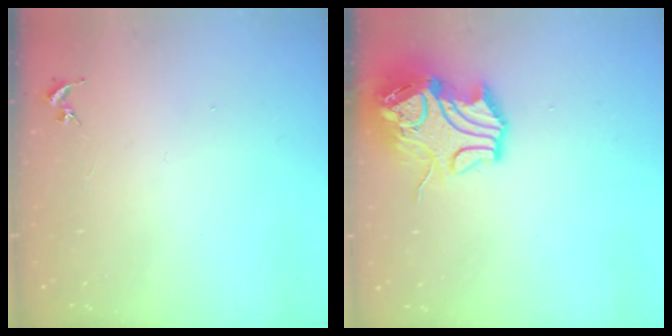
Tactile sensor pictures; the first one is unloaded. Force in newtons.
{"total": 13.9, "press": 13.8, "slide": 2.1}